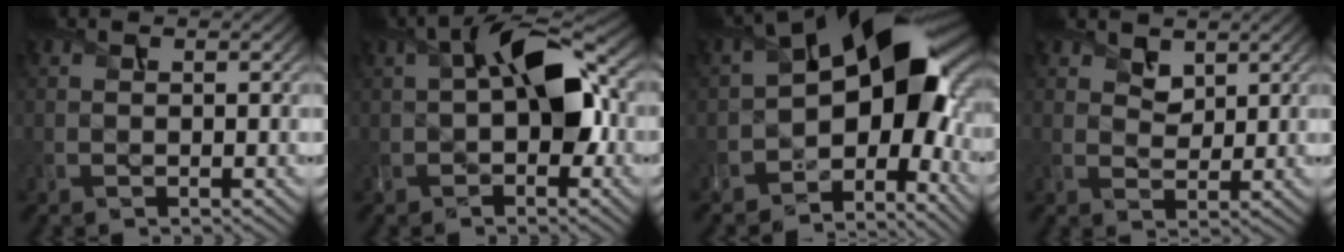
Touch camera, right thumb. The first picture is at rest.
{"total": 9.4, "force": [0.0, 4.7, 8.1], "torque": [-0.135, 0.019, -0.011]}
{"total": 14.1, "force": [-1.3, 8.4, 11.2], "torque": [-0.150, -0.006, -0.035]}
{"total": 2.8, "force": [1.8, 1.7, 1.3], "torque": [-0.031, -0.005, 0.032]}